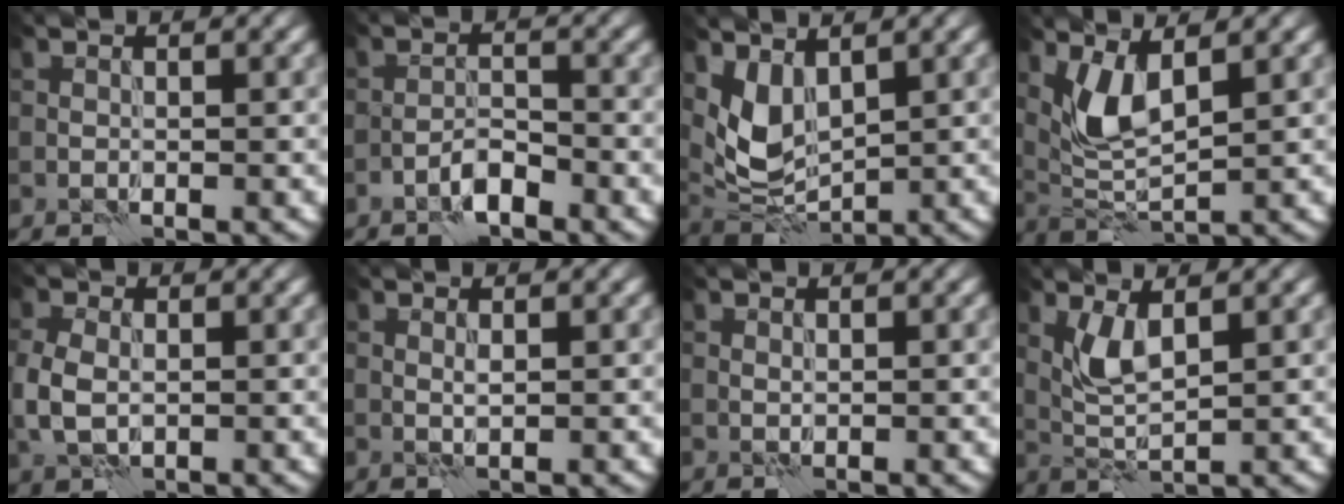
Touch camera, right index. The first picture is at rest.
{"total": 1.7, "force": [-1.3, 0.3, 1.1], "torque": [-0.018, 0.008, -0.027]}
{"total": 3.9, "force": [1.9, 2.1, 2.6], "torque": [-0.061, -0.009, 0.045]}
{"total": 3.8, "force": [1.8, 1.1, 3.2], "torque": [-0.075, -0.007, 0.040]}
{"total": 3.4, "force": [-0.2, 2.3, 2.5], "torque": [-0.066, 0.001, -0.005]}
{"total": 0.6, "force": [0.3, -0.1, 0.6], "torque": [-0.014, 0.003, 0.005]}
{"total": 0.0}
{"total": 2.8, "force": [1.3, 0.7, 2.5], "torque": [-0.057, -0.001, 0.027]}